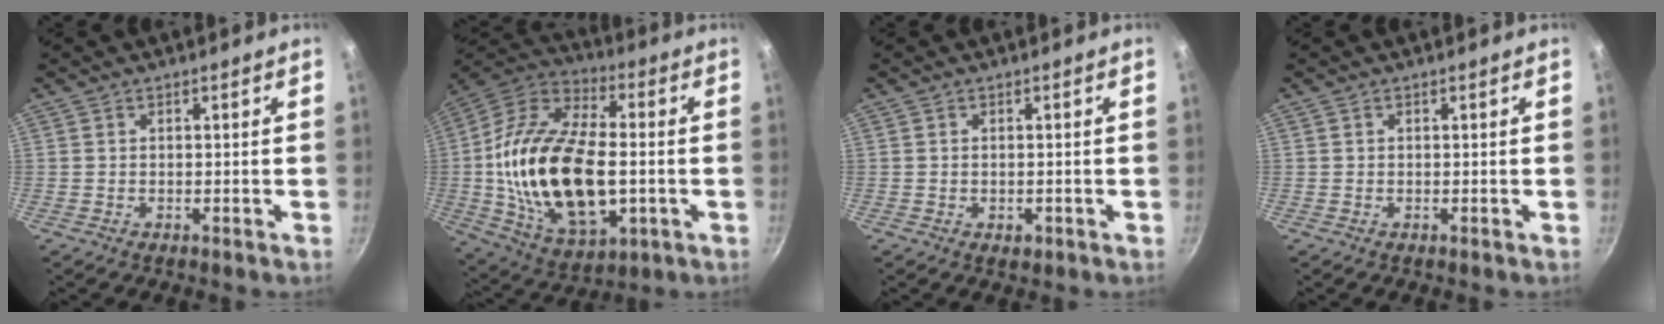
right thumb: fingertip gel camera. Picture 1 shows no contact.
{"total": 26.7, "force": [-1.8, 14.5, 22.4], "torque": [-0.417, 0.022, -0.028]}
{"total": 1.5, "force": [-0.5, 0.9, 1.1], "torque": [-0.014, -0.002, -0.007]}
{"total": 0.0}